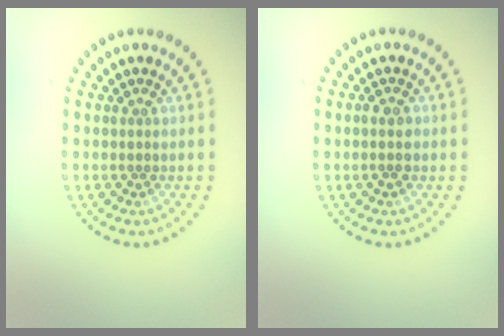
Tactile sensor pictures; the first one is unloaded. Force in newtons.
{"total": 1.5, "press": 1.4, "slide": 0.3}